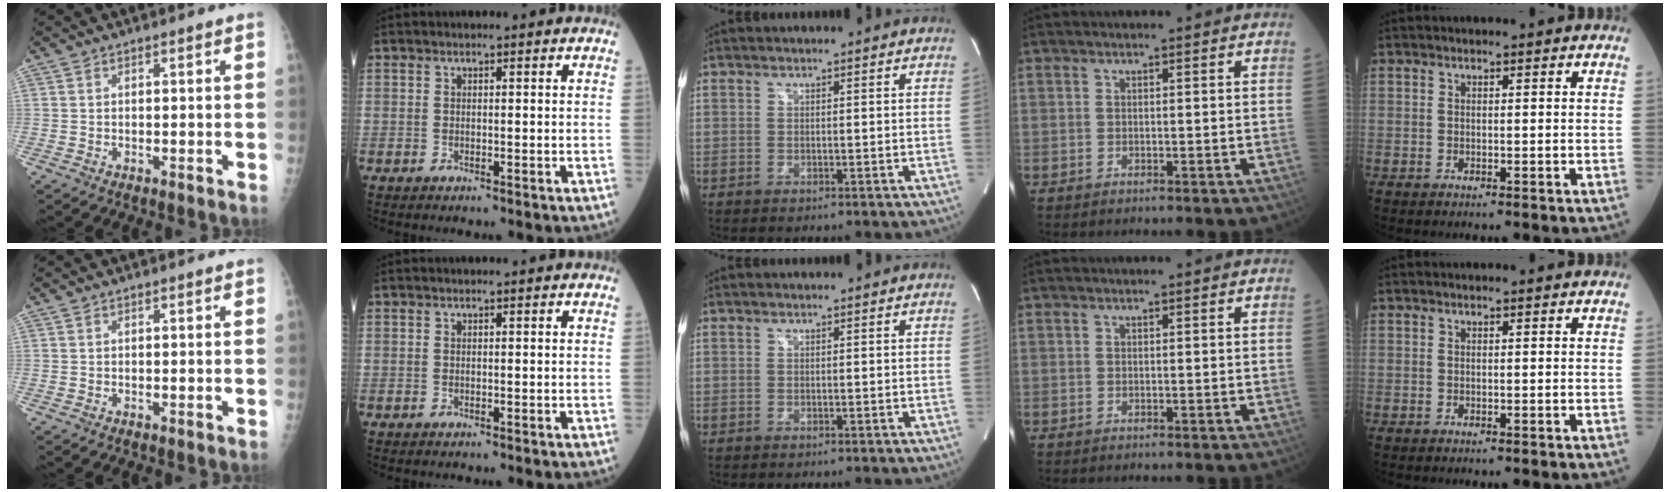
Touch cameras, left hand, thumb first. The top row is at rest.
{}